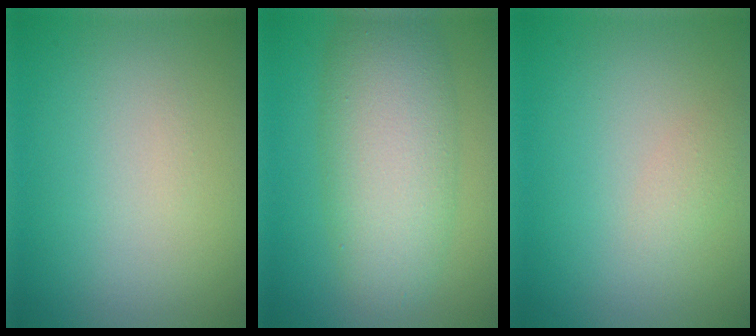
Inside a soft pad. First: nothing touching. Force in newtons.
{"total": 7.7, "press": 7.7, "slide": 0.2}
{"total": 1.1, "press": 1.1, "slide": 0.0}